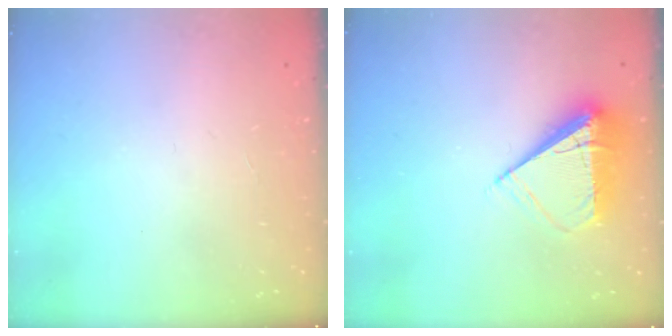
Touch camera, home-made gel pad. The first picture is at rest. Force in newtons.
{"total": 8.5, "press": 8.4, "slide": 1.5}